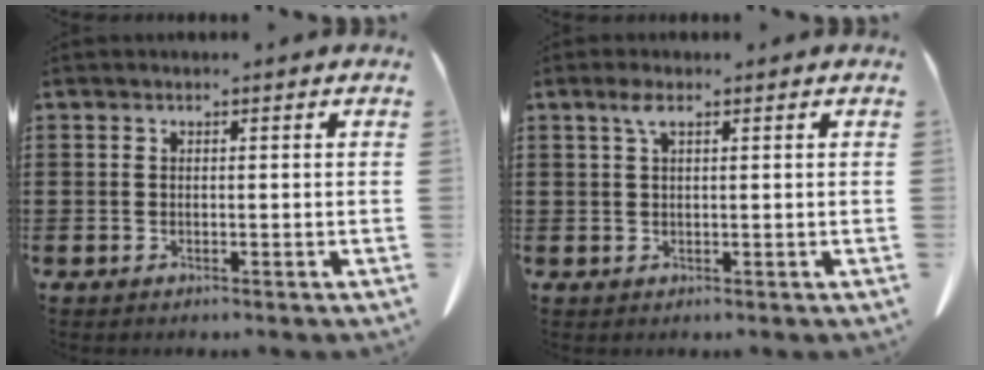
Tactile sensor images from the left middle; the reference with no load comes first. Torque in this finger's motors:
{"motor_torque": [0.41, -0.38, 0.08, 0.02]}